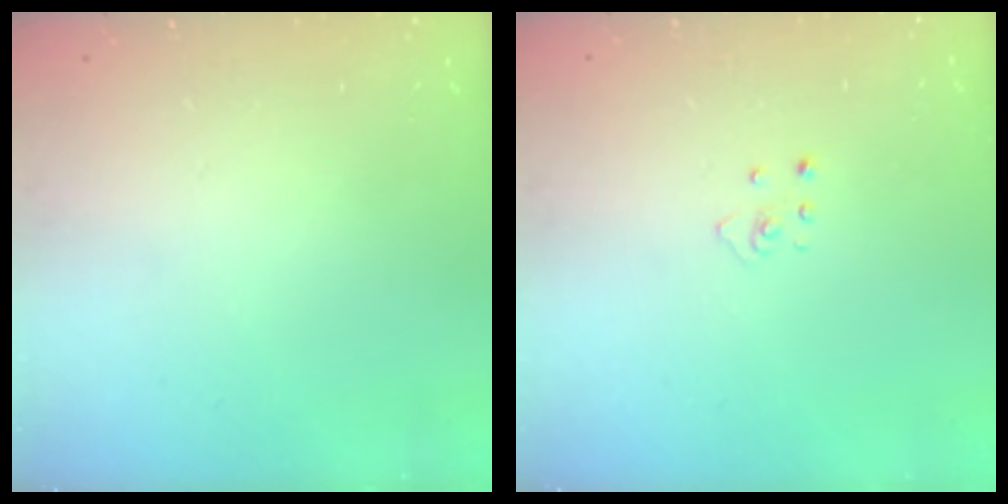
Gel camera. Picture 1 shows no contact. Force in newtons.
{"total": 2.9, "press": 2.9, "slide": 0.2}